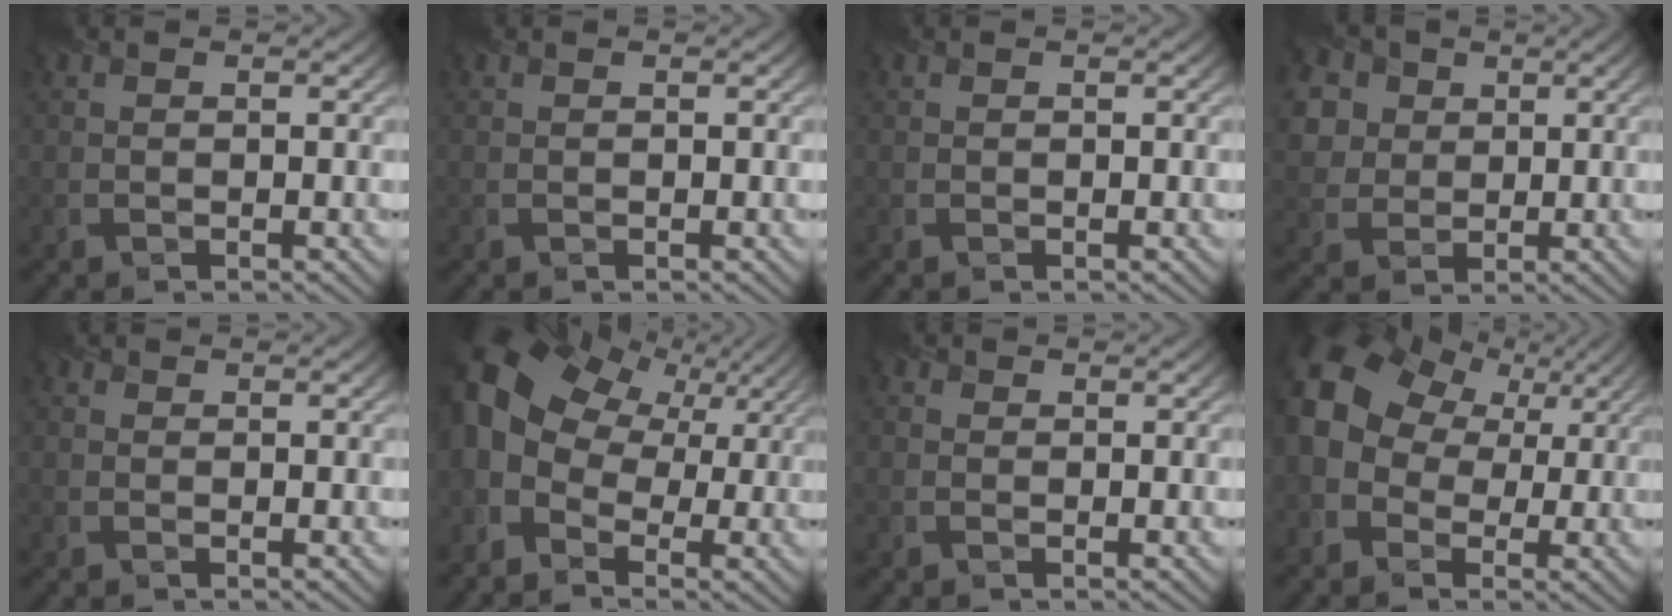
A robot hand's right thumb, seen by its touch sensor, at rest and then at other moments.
{"total": 0.0}
{"total": 0.0}
{"total": 9.8, "force": [4.1, 7.7, 4.6], "torque": [-0.153, 0.022, 0.079]}
{"total": 0.7, "force": [0.0, 0.7, 0.2], "torque": [-0.003, -0.004, -0.002]}
{"total": 13.6, "force": [2.2, 9.8, 9.2], "torque": [-0.224, -0.009, 0.059]}
{"total": 1.0, "force": [-0.1, 1.0, 0.4], "torque": [-0.006, -0.004, -0.005]}
{"total": 13.4, "force": [2.4, 10.6, 7.8], "torque": [-0.207, 0.004, 0.048]}